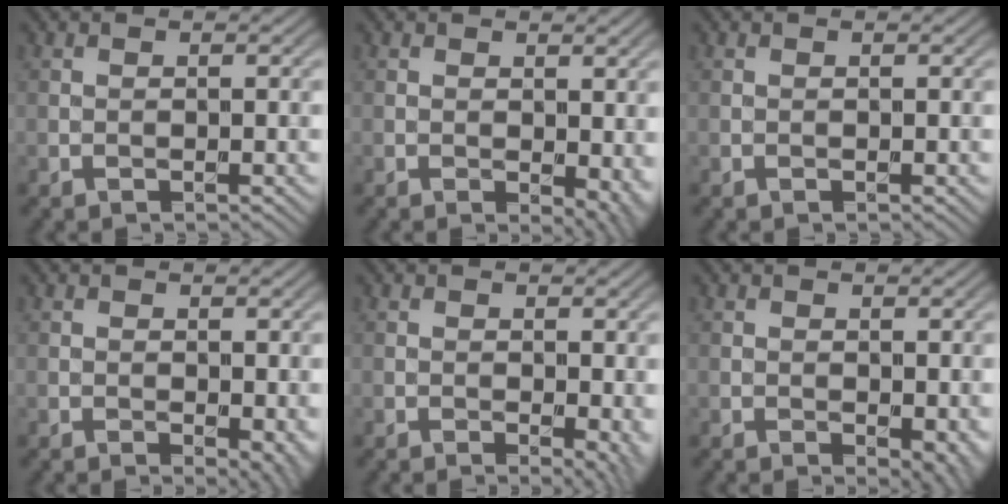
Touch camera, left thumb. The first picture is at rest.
{"total": 4.0, "force": [-0.5, 2.3, 3.3], "torque": [-0.037, -0.010, -0.003]}
{"total": 0.0}
{"total": 3.2, "force": [-0.6, 1.8, 2.6], "torque": [-0.029, -0.010, -0.005]}
{"total": 3.3, "force": [-0.2, 1.5, 2.9], "torque": [-0.029, -0.006, -0.001]}
{"total": 3.3, "force": [-0.8, 1.9, 2.6], "torque": [-0.031, -0.012, -0.008]}